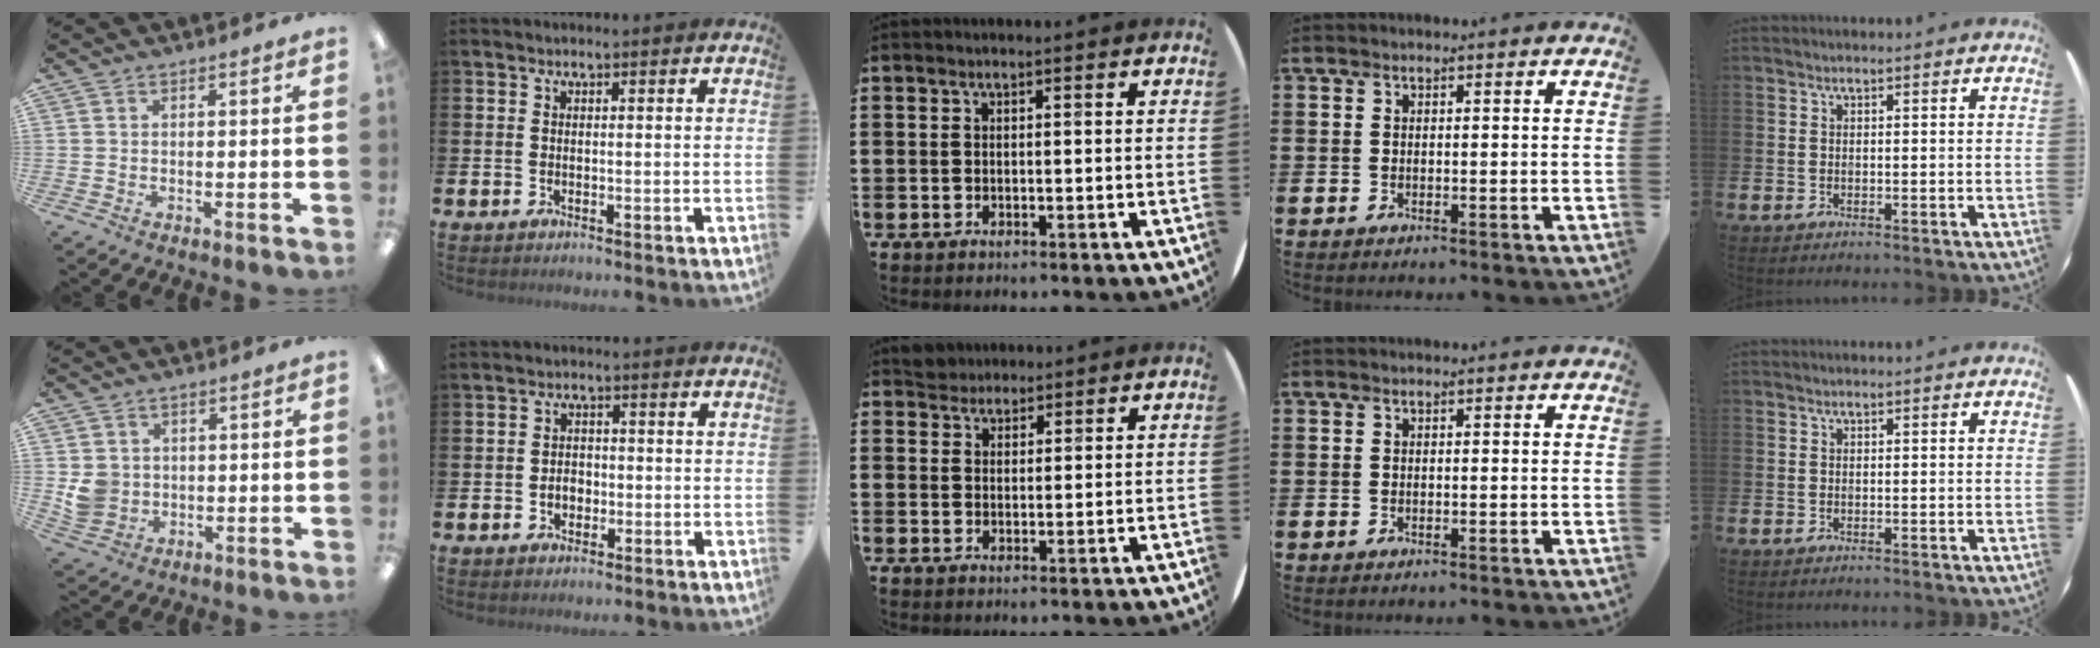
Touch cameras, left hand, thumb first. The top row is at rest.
{"thumb": {"total": 5.2, "force": [0.8, 5.0, 1.4], "torque": [-0.019, 0.007, 0.019]}, "index": {"total": 2.3, "force": [-0.7, 1.8, 1.3], "torque": [-0.016, 0.002, -0.018]}, "middle": {"total": 2.7, "force": [2.6, 0.9, -0.2], "torque": [0.005, 0.000, 0.049]}}